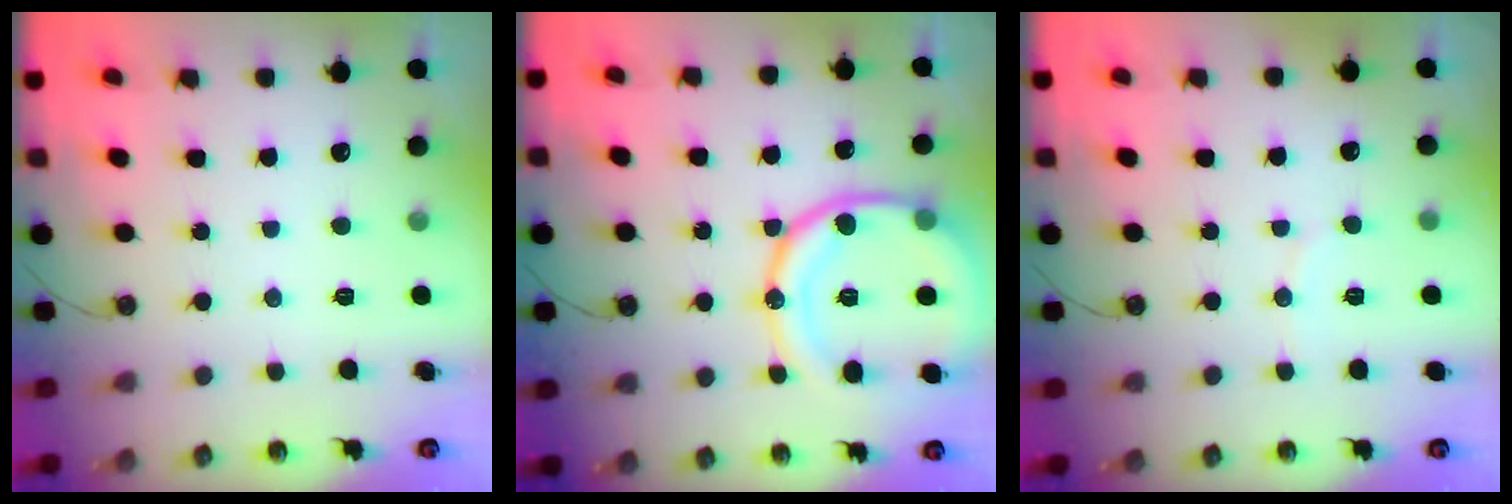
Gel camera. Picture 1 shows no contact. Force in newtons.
{"total": 19.6, "press": 19.5, "slide": 2.0}
{"total": 3.1, "press": 3.1, "slide": 0.3}